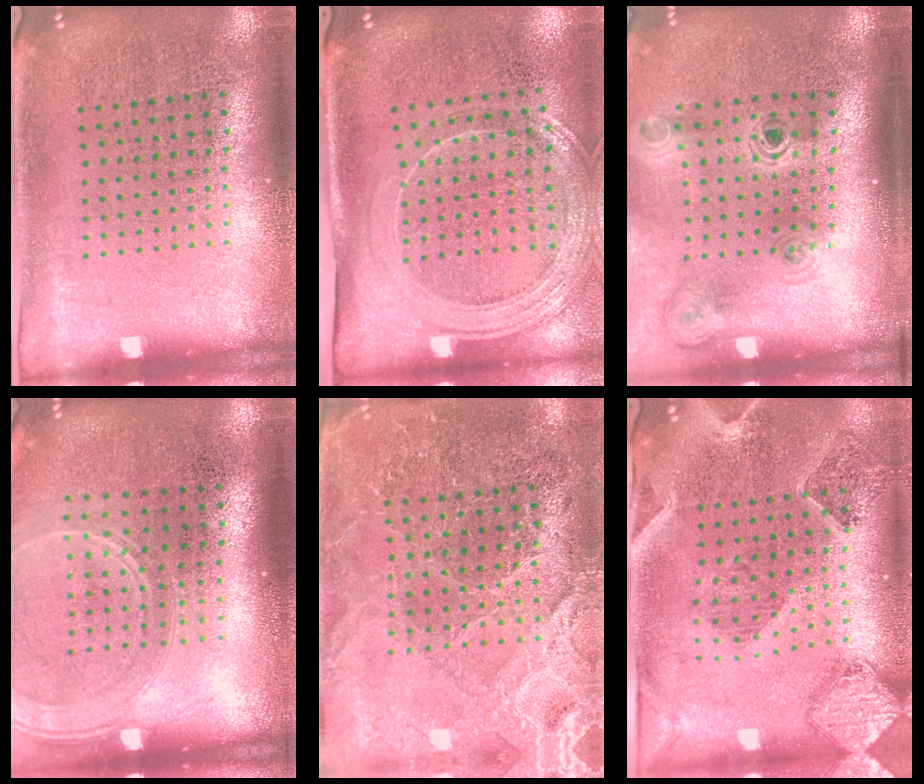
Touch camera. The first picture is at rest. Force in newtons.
{"total": 1.9, "press": 1.7, "slide": 0.9}
{"total": 1.3, "press": 1.2, "slide": 0.5}
{"total": 1.7, "press": 1.6, "slide": 0.6}
{"total": 3.7, "press": 3.5, "slide": 1.0}
{"total": 1.5, "press": 1.5, "slide": 0.4}